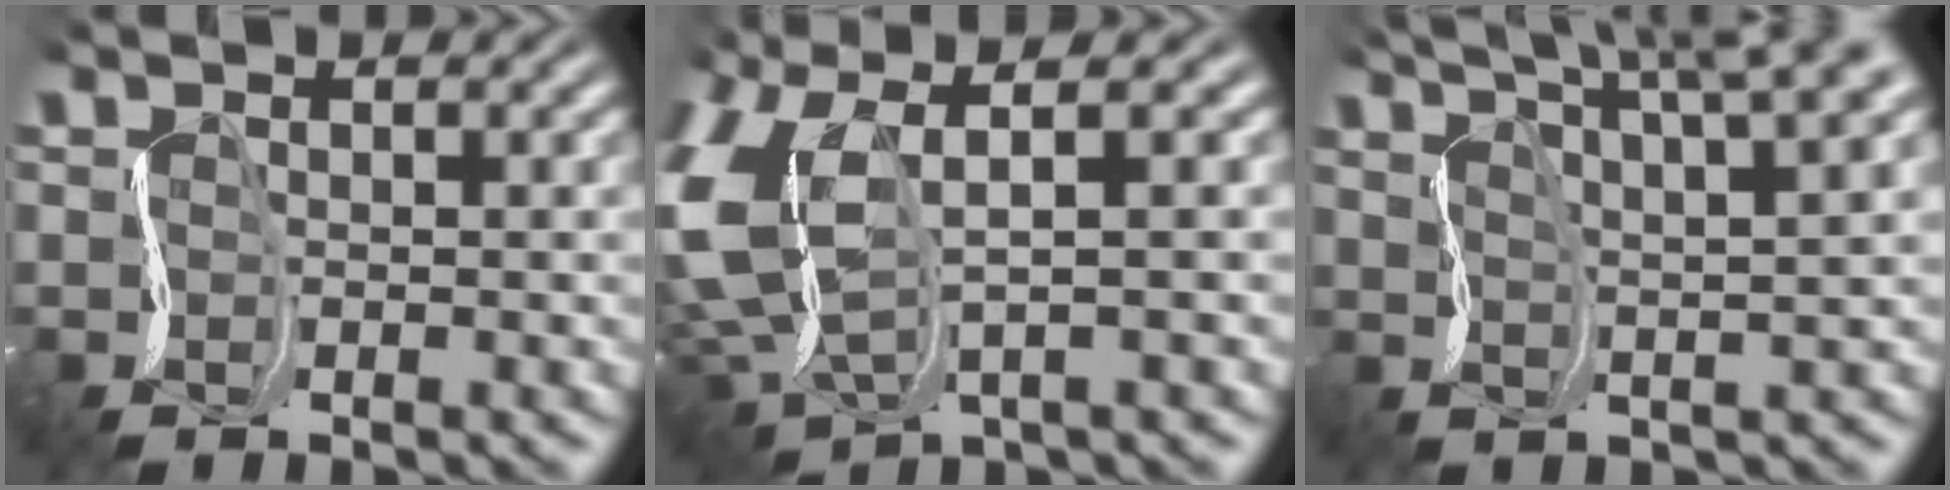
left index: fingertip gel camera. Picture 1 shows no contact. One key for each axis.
{"total": 5.7, "fx": 2.1, "fy": 2.4, "fz": 4.7, "tx": -0.144, "ty": 0.005, "tz": 0.037}
{"total": 7.7, "fx": 5.8, "fy": 1.0, "fz": 5.1, "tx": -0.063, "ty": 0.042, "tz": 0.059}